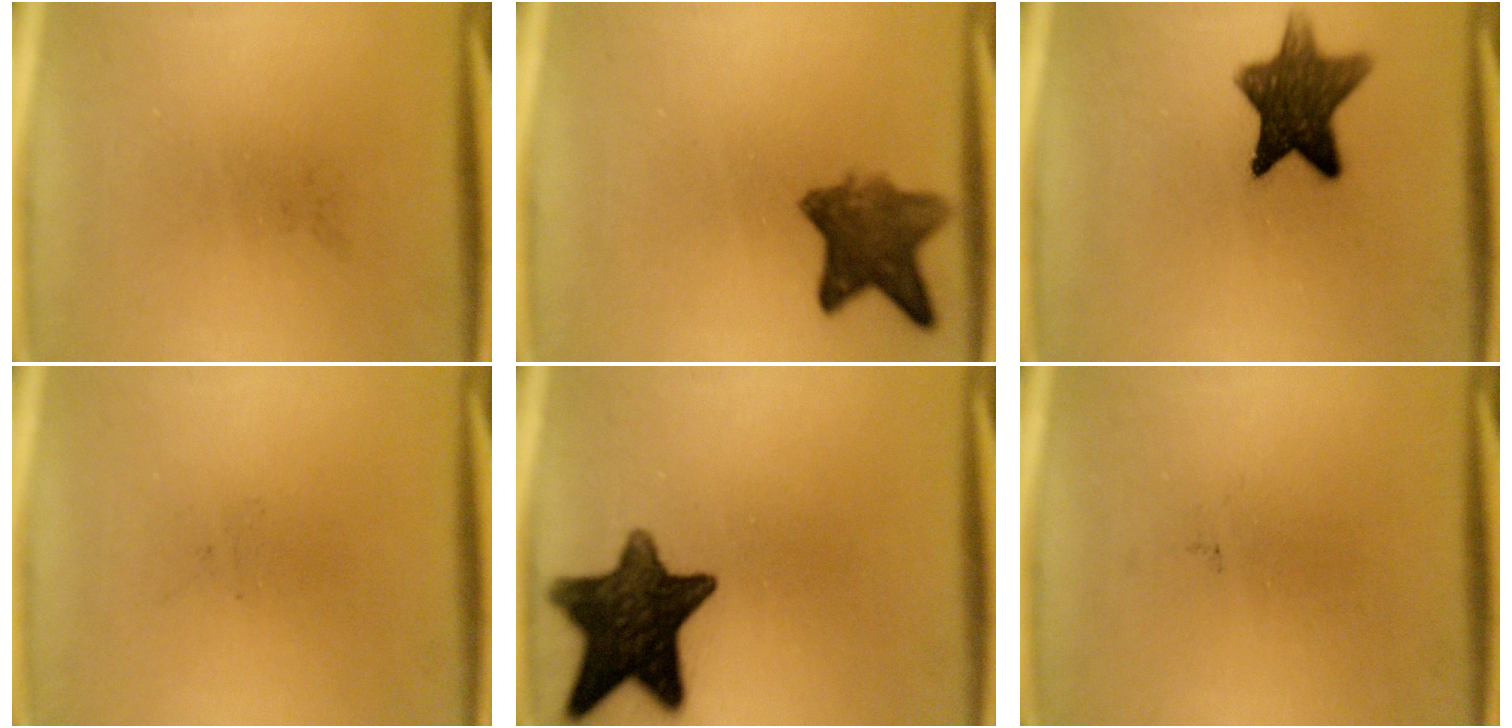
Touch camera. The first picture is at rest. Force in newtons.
{"total": 7.5}
{"total": 10.7}
{"total": 0.0}
{"total": 14.3}
{"total": 0.0}